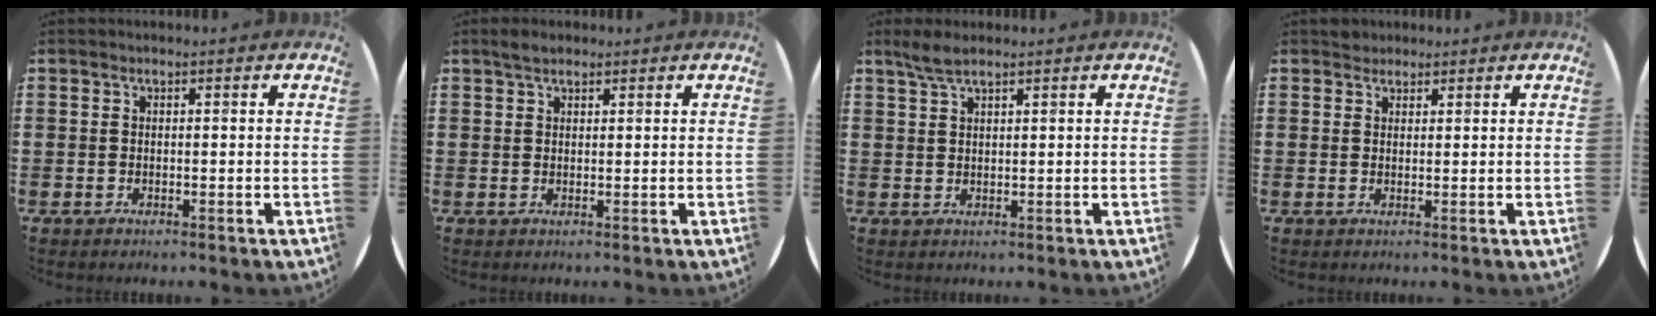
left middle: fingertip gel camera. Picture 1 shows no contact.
{"total": 1.7, "force": [1.4, 0.6, 0.7], "torque": [-0.007, 0.001, 0.024]}
{"total": 2.8, "force": [2.2, 0.5, 1.6], "torque": [-0.036, 0.003, 0.040]}
{"total": 1.6, "force": [1.5, 0.6, -0.1], "torque": [0.007, 0.001, 0.028]}